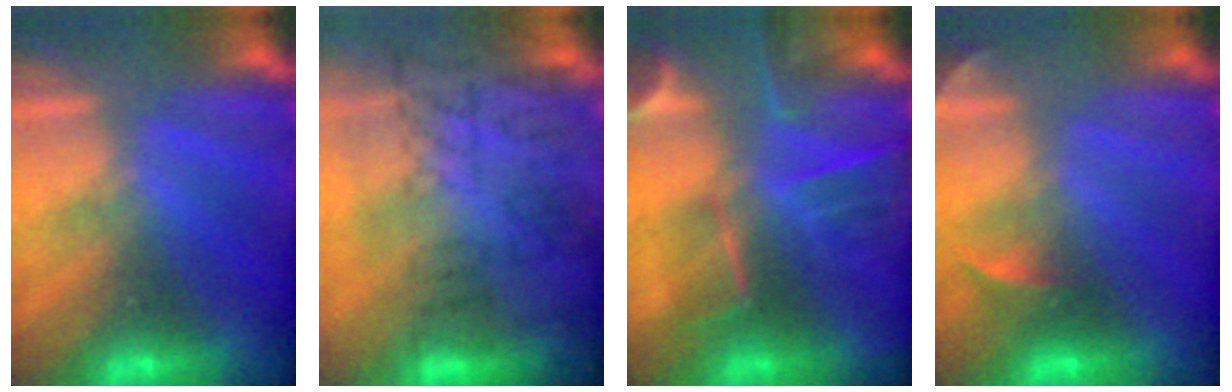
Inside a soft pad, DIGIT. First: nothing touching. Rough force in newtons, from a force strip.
{"total": 8.7}
{"total": 9.8}
{"total": 2.3}